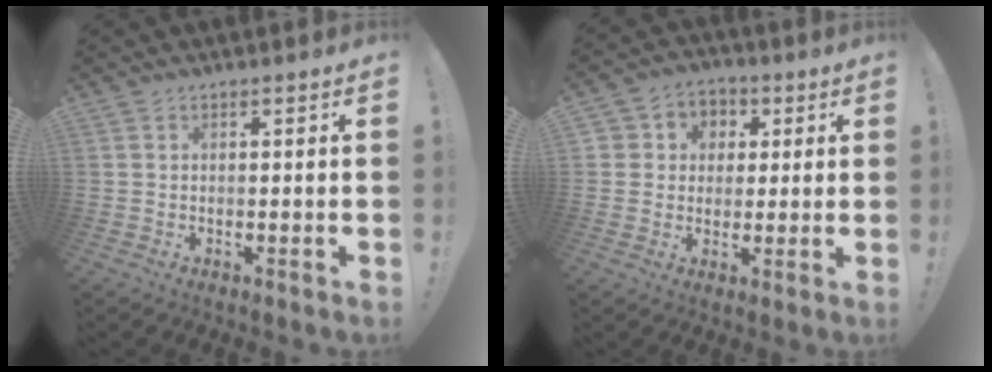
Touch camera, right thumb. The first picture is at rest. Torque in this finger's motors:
{"motor_torque": [0.00, 0.01, 0.18, 0.22, 0.00]}